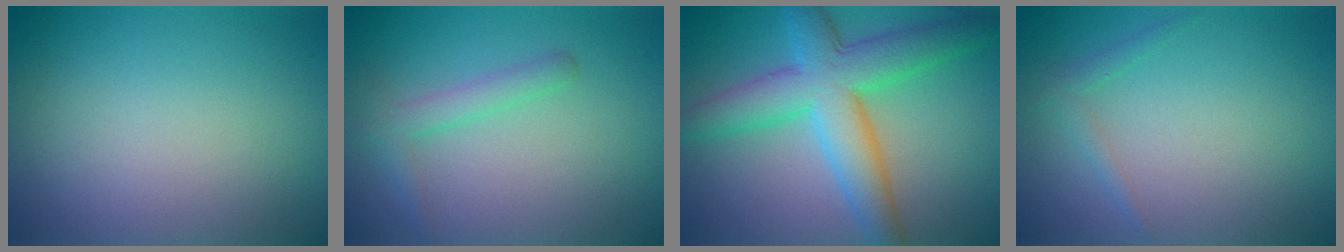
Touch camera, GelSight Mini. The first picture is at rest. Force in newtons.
{"total": 2.0, "press": 2.0, "slide": 0.2}
{"total": 7.9, "press": 7.9, "slide": 0.3}
{"total": 1.2, "press": 1.2, "slide": 0.1}